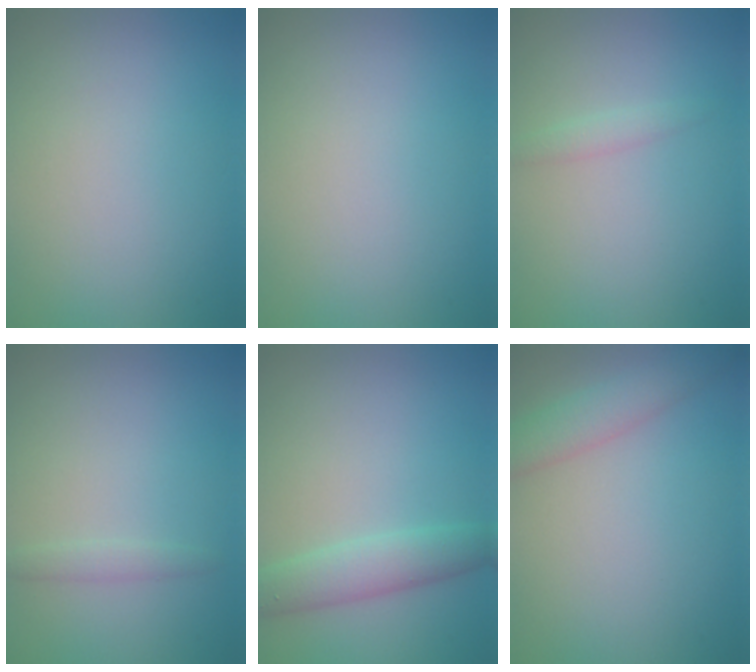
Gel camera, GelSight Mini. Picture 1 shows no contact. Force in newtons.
{"total": 0.0}
{"total": 1.0, "press": 1.0, "slide": 0.0}
{"total": 1.1, "press": 1.0, "slide": 0.1}
{"total": 3.5, "press": 3.5, "slide": 0.2}
{"total": 3.0, "press": 3.0, "slide": 0.1}